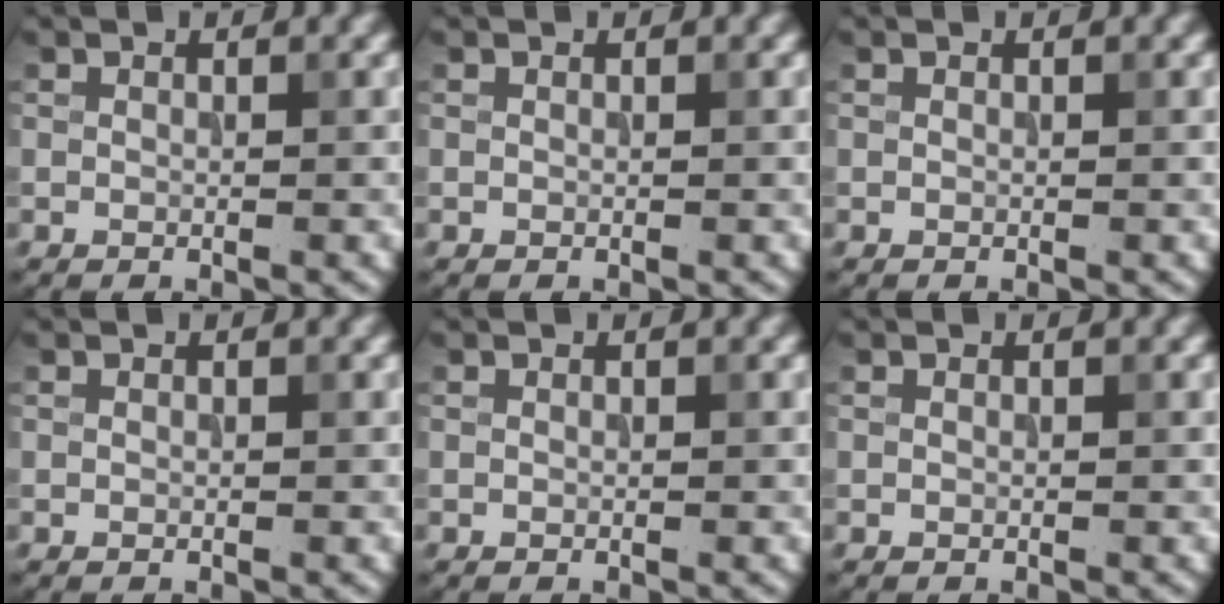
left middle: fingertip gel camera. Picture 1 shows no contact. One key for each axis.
{"total": 0.0}
{"total": 0.0}
{"total": 0.0}
{"total": 0.0}
{"total": 0.0}